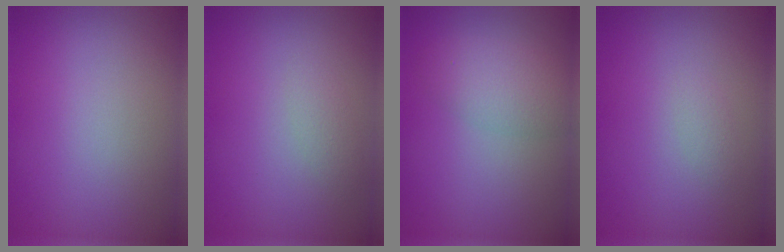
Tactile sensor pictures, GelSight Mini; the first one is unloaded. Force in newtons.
{"total": 1.0, "press": 1.0, "slide": 0.0}
{"total": 2.9, "press": 2.9, "slide": 0.1}
{"total": 0.6, "press": 0.6, "slide": 0.0}